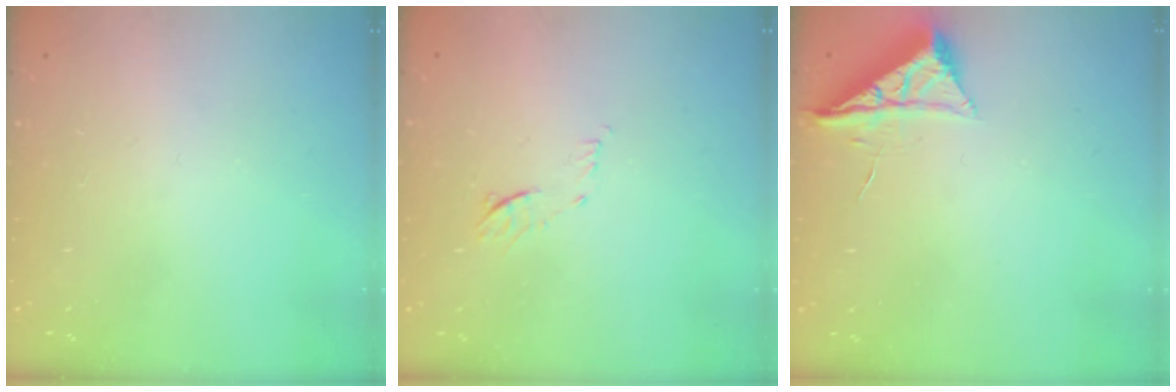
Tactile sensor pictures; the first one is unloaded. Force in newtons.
{"total": 8.0, "press": 7.9, "slide": 1.0}
{"total": 6.1, "press": 6.1, "slide": 0.7}